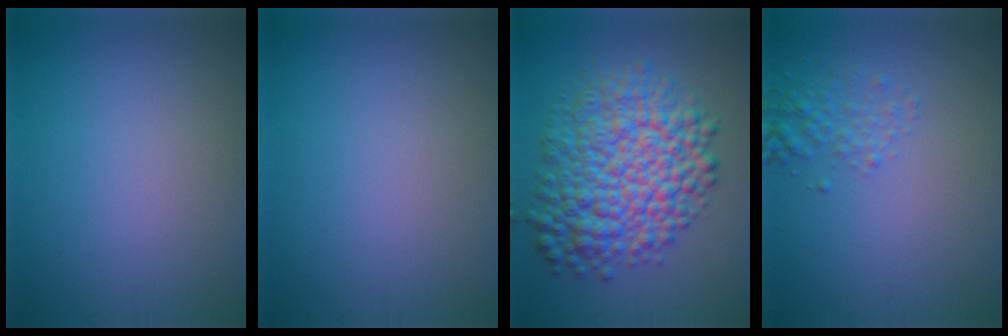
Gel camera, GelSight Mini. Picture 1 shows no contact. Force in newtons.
{"total": 0.0}
{"total": 10.6, "press": 10.6, "slide": 0.1}
{"total": 1.8, "press": 1.8, "slide": 0.1}